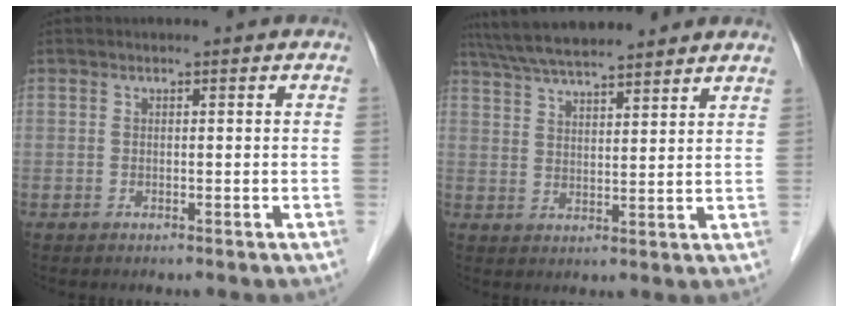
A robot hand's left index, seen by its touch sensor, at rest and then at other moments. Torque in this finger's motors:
{"motor_torque": [0.42, -1.44, 0.03, 0.17]}